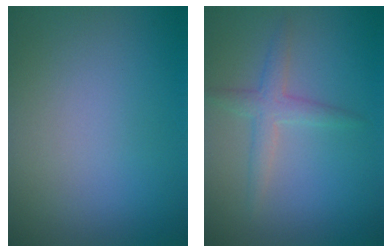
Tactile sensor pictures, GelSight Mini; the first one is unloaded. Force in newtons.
{"total": 2.3, "press": 2.3, "slide": 0.1}